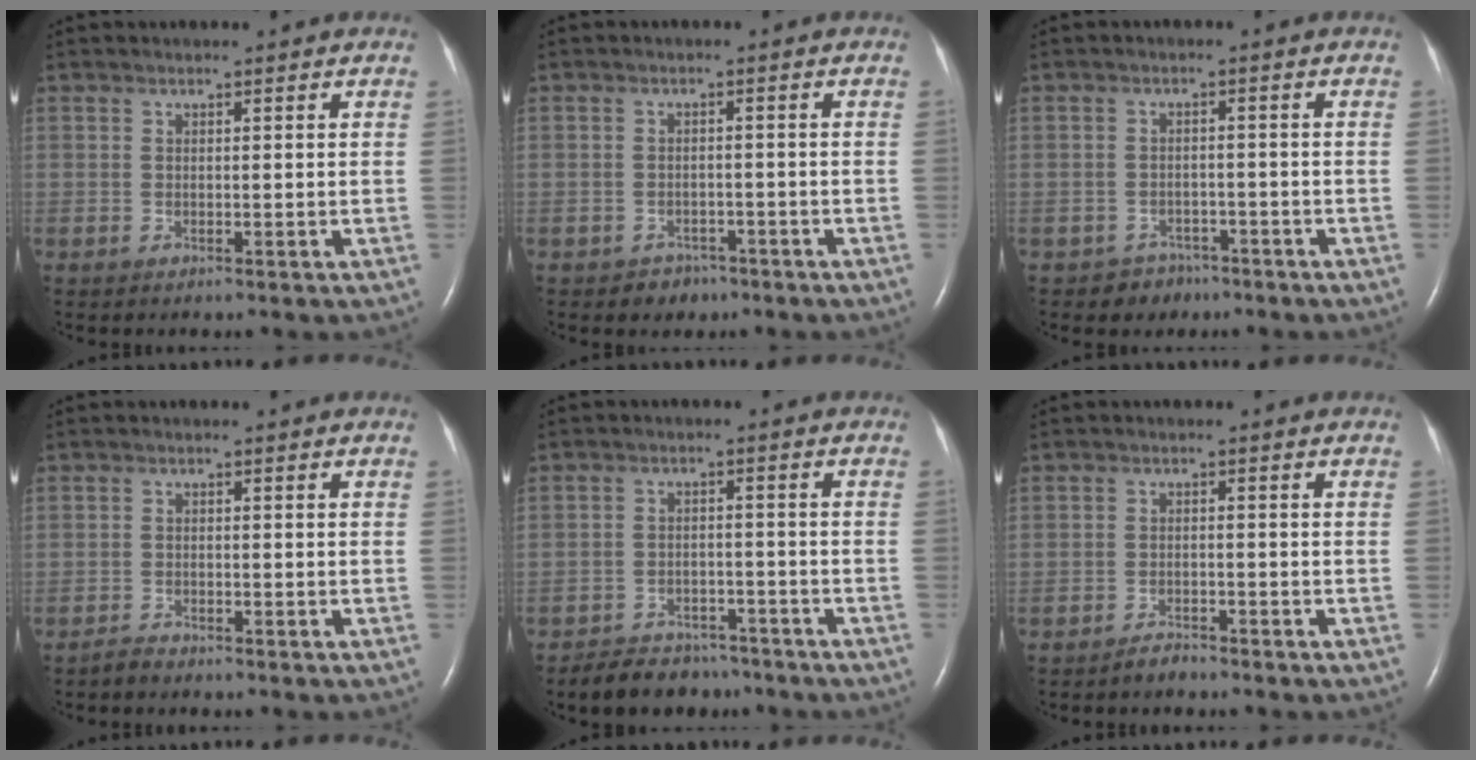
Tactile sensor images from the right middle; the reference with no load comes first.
{"total": 2.6, "force": [-1.8, 1.9, 0.3], "torque": [-0.011, 0.007, -0.021]}
{"total": 3.2, "force": [-2.2, 2.3, -0.2], "torque": [-0.004, 0.009, -0.030]}
{"total": 1.3, "force": [-1.2, 0.3, 0.1], "torque": [-0.003, -0.001, -0.022]}
{"total": 7.9, "force": [-6.8, 3.7, 1.6], "torque": [-0.018, 0.003, -0.101]}
{"total": 2.0, "force": [-1.9, 0.4, 0.5], "torque": [-0.015, -0.004, -0.031]}